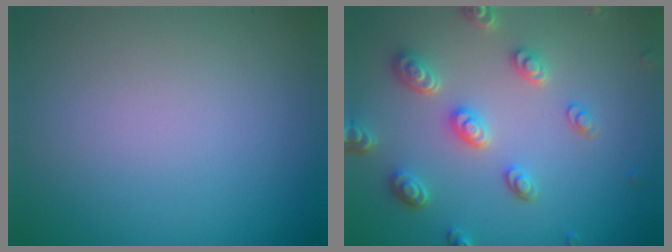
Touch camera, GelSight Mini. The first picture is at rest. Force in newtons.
{"total": 4.6, "press": 3.7, "slide": 2.8}